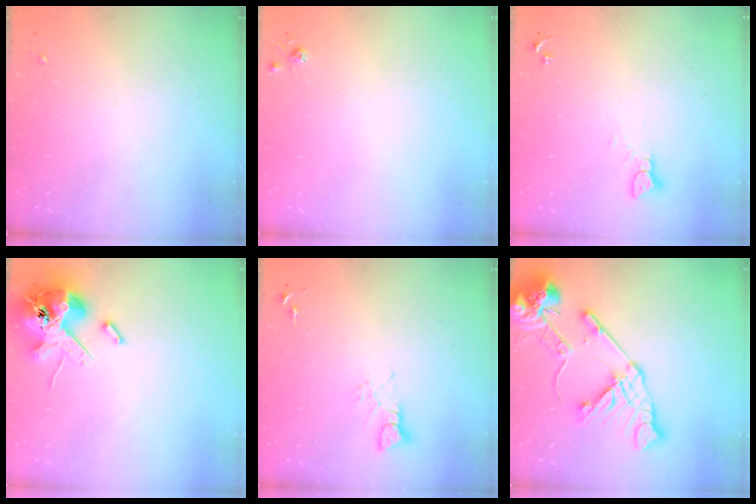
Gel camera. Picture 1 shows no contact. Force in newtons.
{"total": 3.8, "press": 3.8, "slide": 0.5}
{"total": 2.2, "press": 2.2, "slide": 0.2}
{"total": 14.9, "press": 14.7, "slide": 2.3}
{"total": 3.1, "press": 3.1, "slide": 0.3}
{"total": 17.1, "press": 16.9, "slide": 2.3}